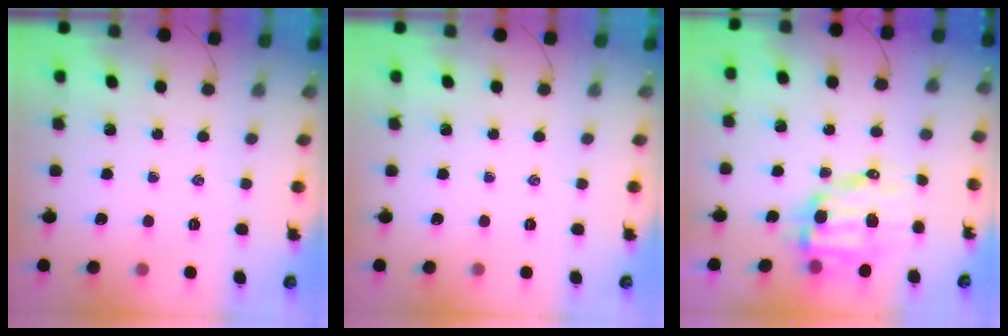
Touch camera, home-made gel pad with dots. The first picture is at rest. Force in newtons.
{"total": 0.0}
{"total": 10.9, "press": 10.6, "slide": 2.3}